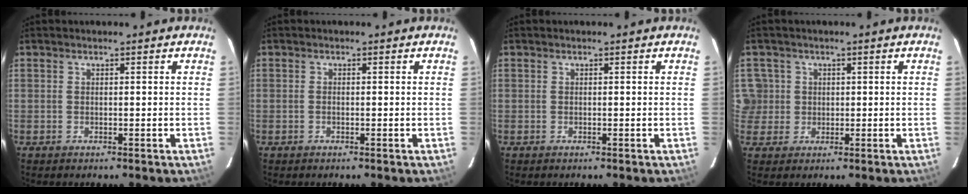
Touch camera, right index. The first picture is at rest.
{"total": 0.6, "force": [-0.3, 0.4, 0.4], "torque": [-0.010, 0.001, -0.006]}
{"total": 0.0}
{"total": 4.6, "force": [0.5, 4.6, 0.4], "torque": [0.012, 0.021, 0.013]}